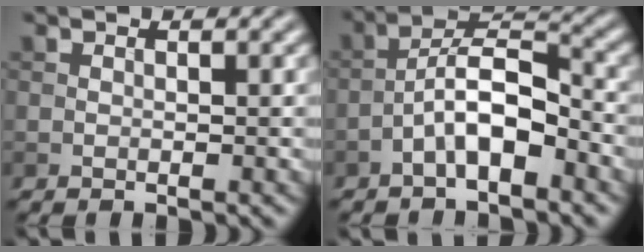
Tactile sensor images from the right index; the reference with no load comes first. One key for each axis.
{"total": 5.4, "fx": -2.5, "fy": 1.9, "fz": 4.4, "tx": -0.078, "ty": 0.019, "tz": -0.049}